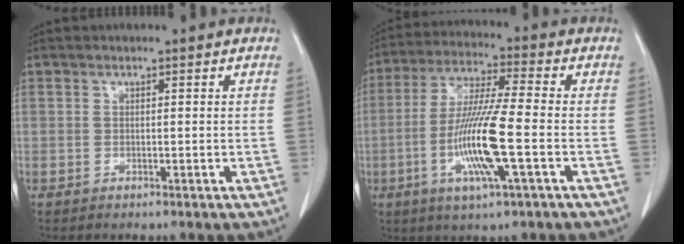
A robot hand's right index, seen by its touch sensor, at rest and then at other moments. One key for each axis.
{"total": 12.9, "fx": -3.3, "fy": 0.4, "fz": 12.4, "tx": -0.250, "ty": -0.014, "tz": -0.068}